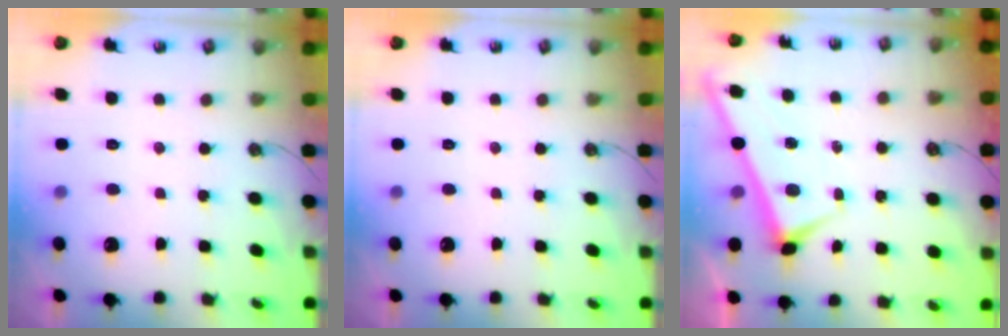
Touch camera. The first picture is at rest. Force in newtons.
{"total": 0.0}
{"total": 1.9, "press": 1.9, "slide": 0.2}